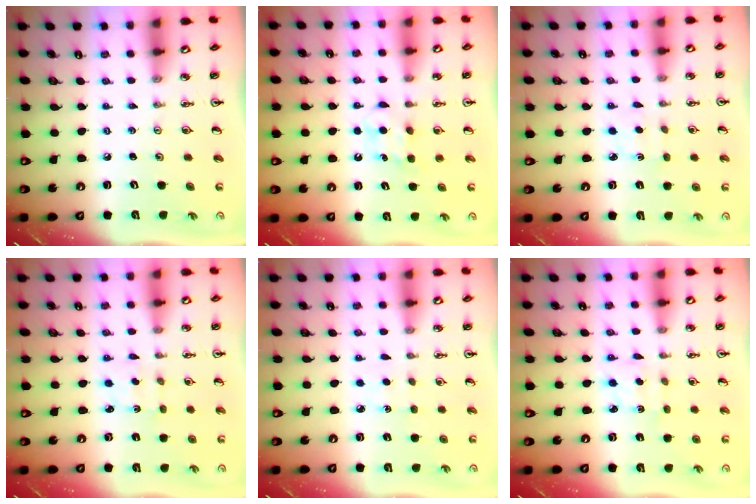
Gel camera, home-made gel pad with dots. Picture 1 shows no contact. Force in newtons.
{"total": 5.7, "press": 5.6, "slide": 1.2}
{"total": 1.8, "press": 1.7, "slide": 0.5}
{"total": 2.8, "press": 2.8, "slide": 0.5}
{"total": 2.0, "press": 2.0, "slide": 0.3}
{"total": 1.8, "press": 1.7, "slide": 0.6}